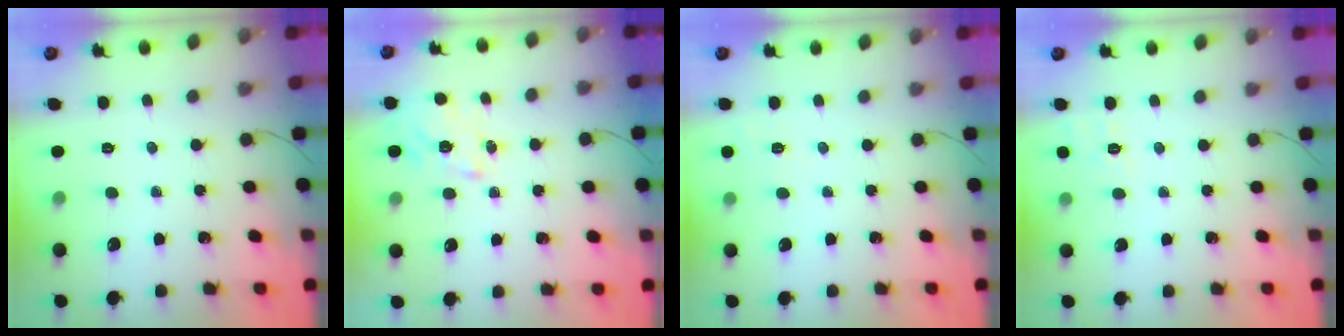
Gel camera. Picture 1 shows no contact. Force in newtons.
{"total": 2.3, "press": 2.3, "slide": 0.4}
{"total": 3.7, "press": 3.3, "slide": 1.7}
{"total": 8.5, "press": 8.2, "slide": 2.0}